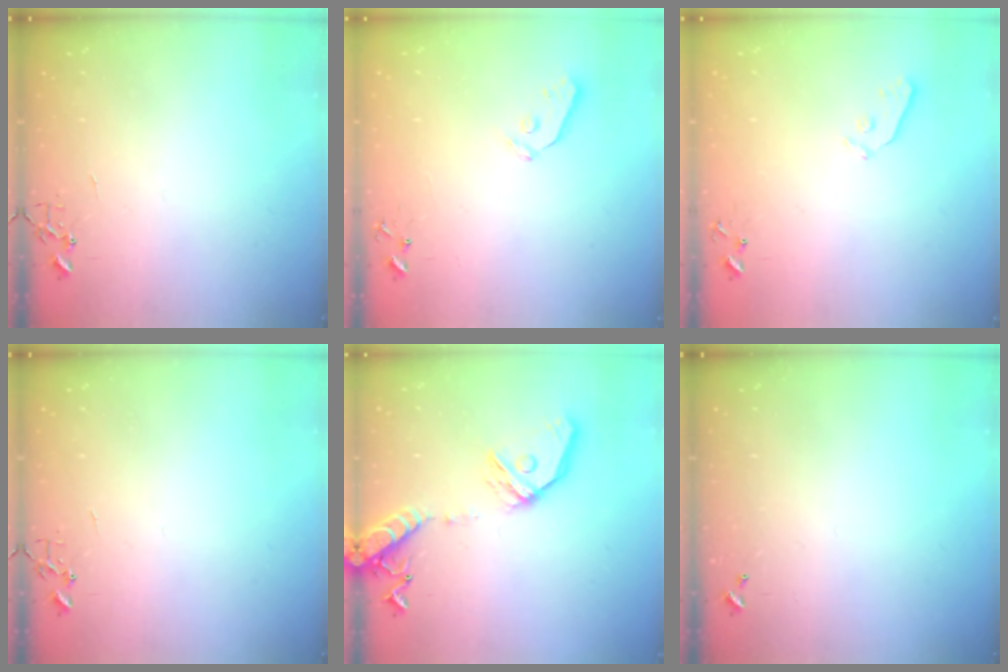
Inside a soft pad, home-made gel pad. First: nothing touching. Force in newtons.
{"total": 5.7, "press": 5.7, "slide": 0.4}
{"total": 4.0, "press": 4.0, "slide": 0.5}
{"total": 0.0}
{"total": 16.3, "press": 16.0, "slide": 3.2}
{"total": 0.0}